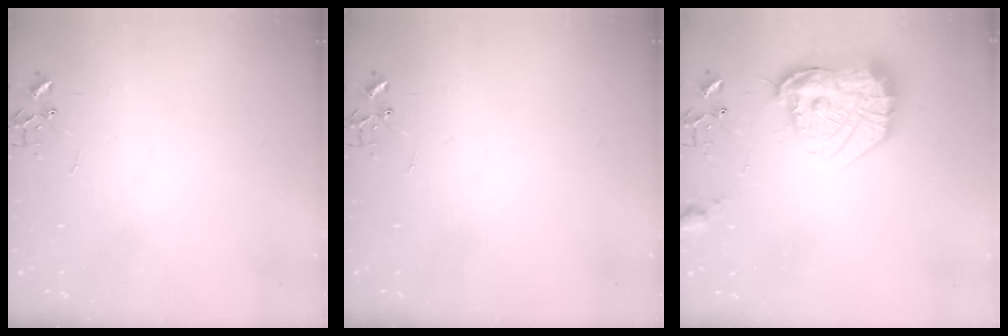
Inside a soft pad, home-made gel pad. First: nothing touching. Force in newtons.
{"total": 0.0}
{"total": 21.6, "press": 21.5, "slide": 1.7}